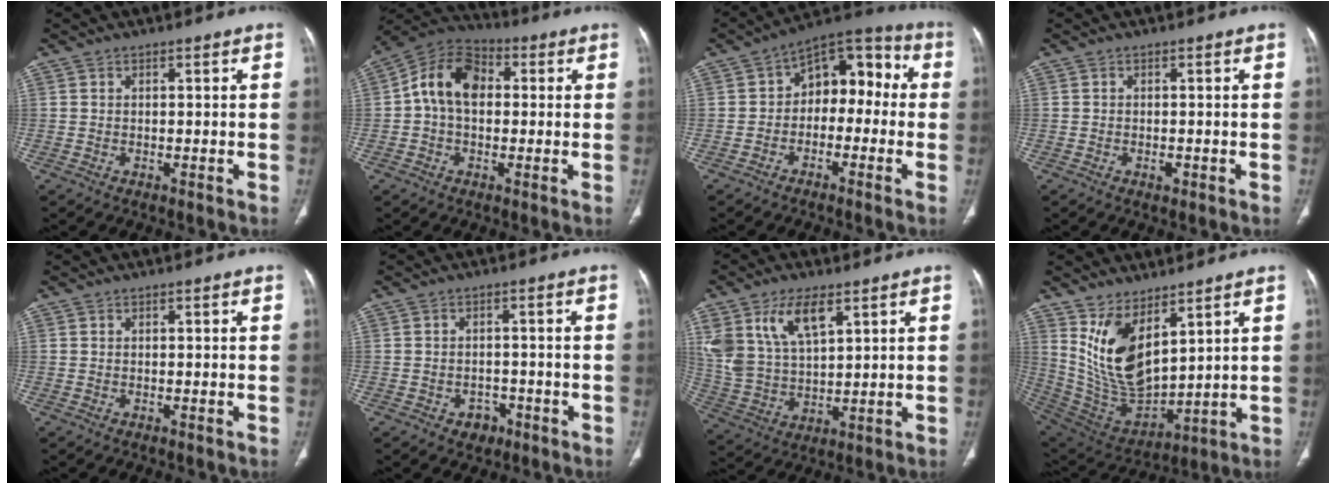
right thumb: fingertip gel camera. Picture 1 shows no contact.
{"total": 11.4, "force": [1.0, 8.0, 8.1], "torque": [-0.130, 0.030, 0.004]}
{"total": 11.4, "force": [-0.5, 7.7, 8.3], "torque": [-0.067, 0.051, -0.026]}
{"total": 1.1, "force": [-0.5, 0.6, 0.8], "torque": [-0.013, 0.000, -0.007]}
{"total": 0.0}
{"total": 3.5, "force": [-1.8, 2.7, 1.3], "torque": [-0.002, 0.015, -0.019]}
{"total": 13.0, "force": [6.7, 6.5, 9.1], "torque": [-0.178, -0.018, 0.143]}
{"total": 15.1, "force": [7.1, 7.3, 11.2], "torque": [-0.193, -0.048, 0.168]}